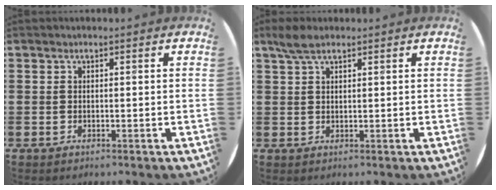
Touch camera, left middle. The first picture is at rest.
{"total": 2.8, "force": [2.1, 0.8, 1.7], "torque": [-0.037, 0.006, 0.037]}